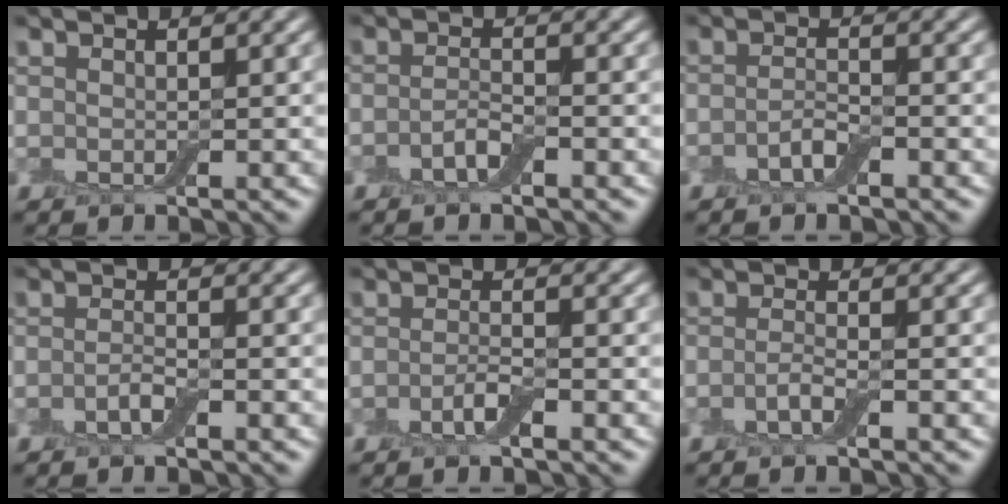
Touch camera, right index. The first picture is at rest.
{"total": 1.9, "force": [-1.1, 0.5, 1.5], "torque": [-0.031, 0.004, -0.025]}
{"total": 1.9, "force": [-1.1, 0.6, 1.4], "torque": [-0.031, 0.003, -0.024]}
{"total": 1.6, "force": [-0.9, 0.4, 1.2], "torque": [-0.026, 0.003, -0.021]}
{"total": 1.9, "force": [-1.0, 0.4, 1.5], "torque": [-0.032, 0.003, -0.024]}
{"total": 1.8, "force": [-0.9, 0.4, 1.5], "torque": [-0.034, 0.001, -0.022]}